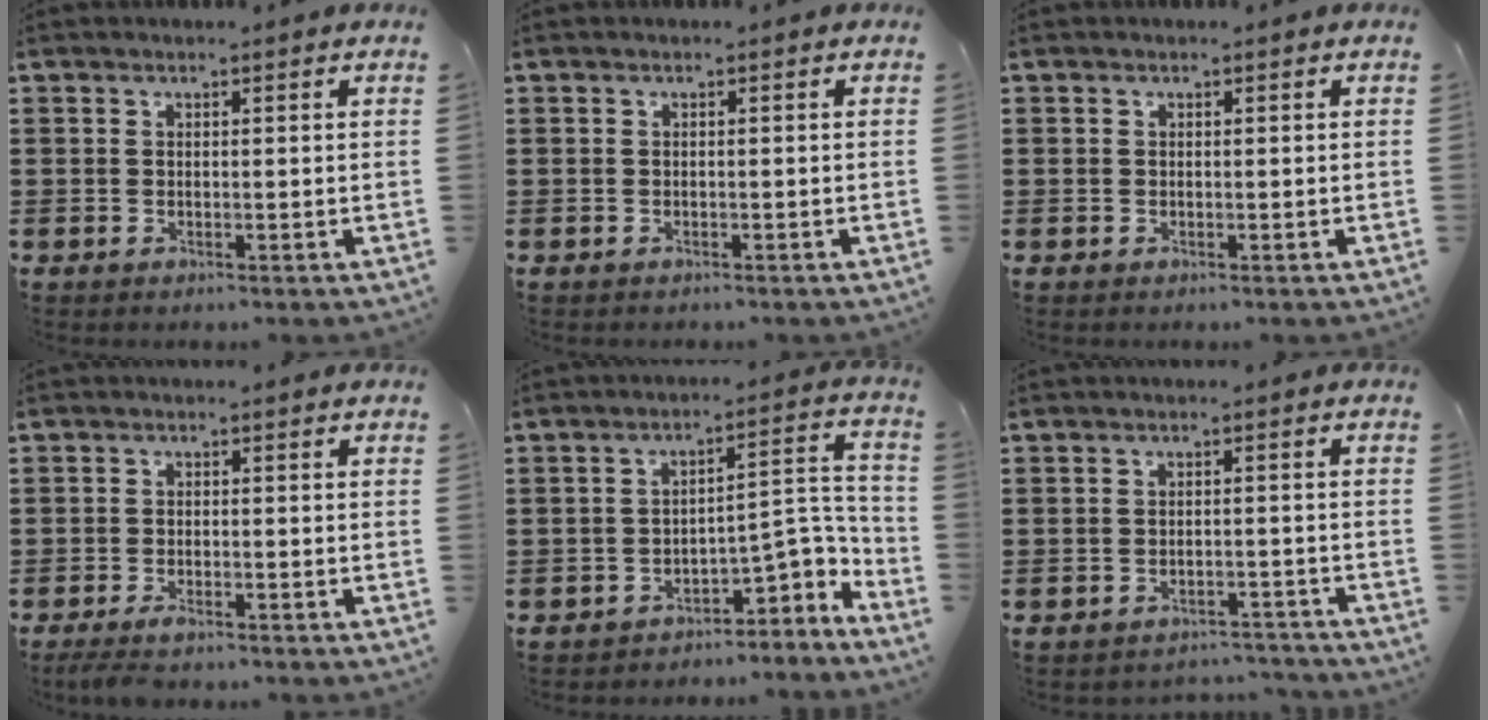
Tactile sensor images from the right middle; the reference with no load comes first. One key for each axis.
{"total": 0.0}
{"total": 0.0}
{"total": 1.9, "fx": -1.5, "fy": 0.3, "fz": 1.2, "tx": -0.038, "ty": -0.007, "tz": -0.032}
{"total": 4.8, "fx": -3.8, "fy": 1.9, "fz": 2.3, "tx": -0.026, "ty": -0.015, "tz": -0.081}
{"total": 2.3, "fx": -2.3, "fy": 0.2, "fz": 0.1, "tx": -0.009, "ty": -0.002, "tz": -0.049}